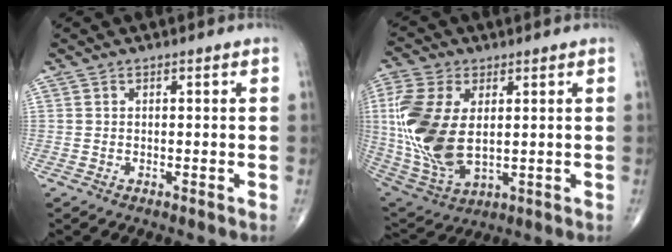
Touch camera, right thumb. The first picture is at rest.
{"total": 18.3, "force": [2.0, 10.4, 14.9], "torque": [-0.338, -0.016, 0.050]}